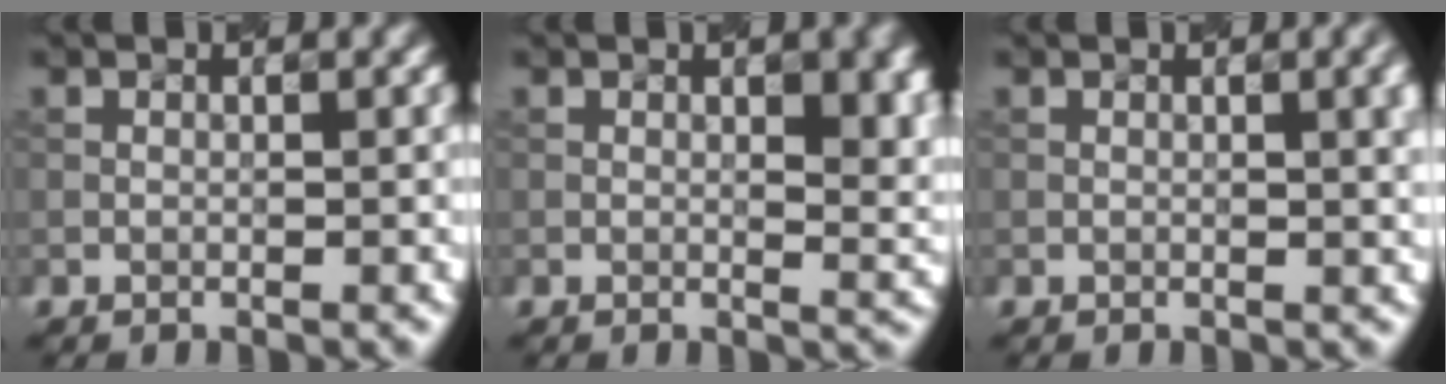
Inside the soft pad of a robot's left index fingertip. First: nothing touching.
{"total": 5.5, "force": [1.5, 2.2, 4.8], "torque": [-0.044, -0.001, 0.032]}
{"total": 4.1, "force": [1.0, 1.6, 3.6], "torque": [-0.027, 0.015, 0.012]}